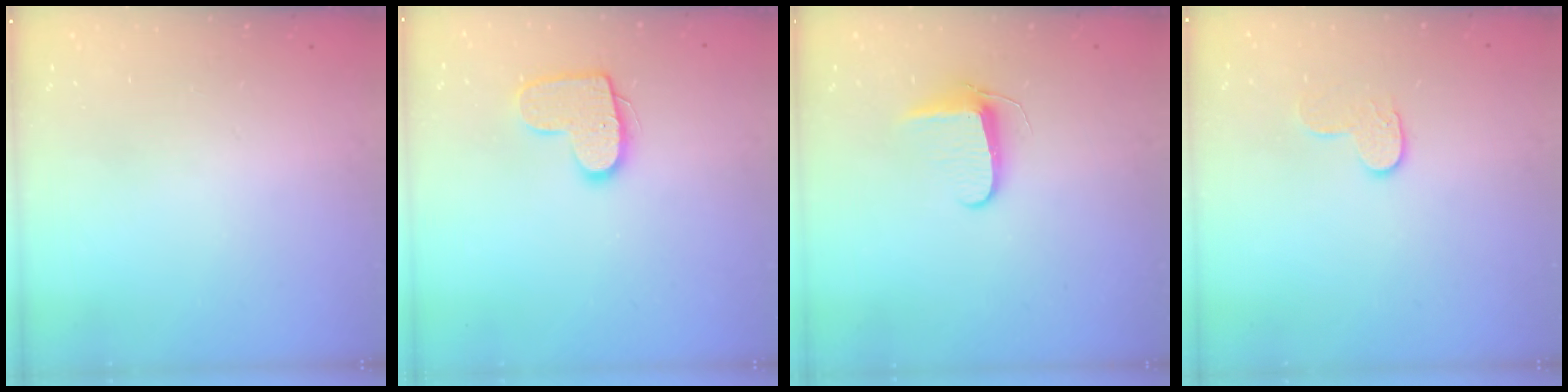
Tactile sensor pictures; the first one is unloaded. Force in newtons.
{"total": 11.8, "press": 11.8, "slide": 0.6}
{"total": 7.8, "press": 7.7, "slide": 1.1}
{"total": 7.3, "press": 7.3, "slide": 0.2}